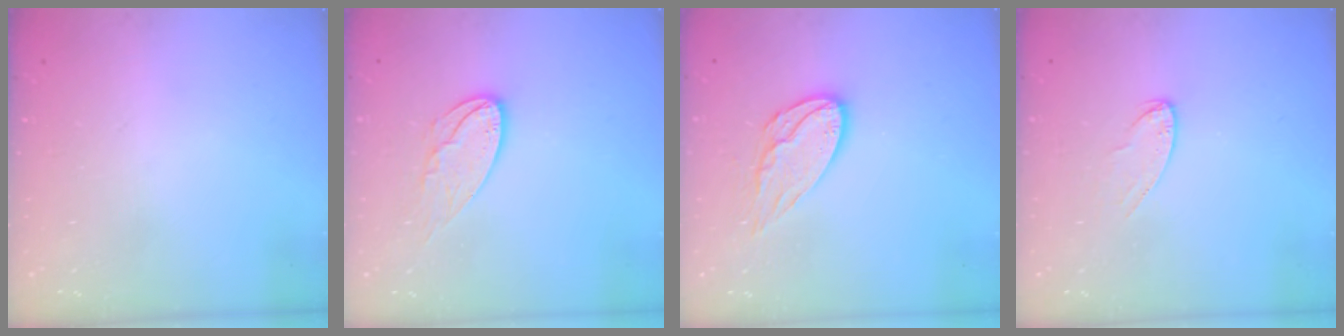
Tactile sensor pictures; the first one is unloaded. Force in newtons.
{"total": 10.1, "press": 10.1, "slide": 0.6}
{"total": 10.3, "press": 10.3, "slide": 0.4}
{"total": 6.6, "press": 6.6, "slide": 0.6}